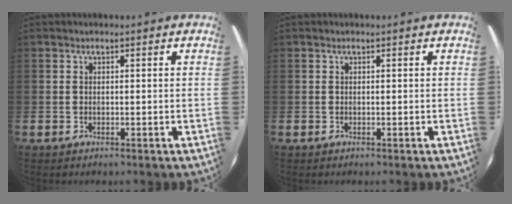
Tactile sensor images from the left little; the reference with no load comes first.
{"total": 0.0}